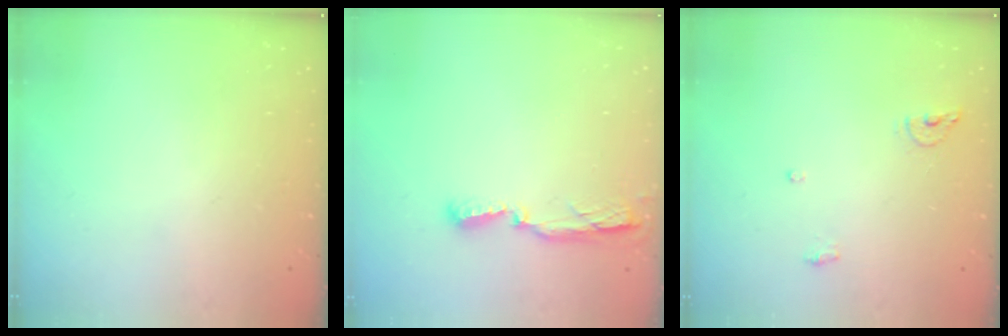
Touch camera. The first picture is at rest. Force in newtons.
{"total": 9.5, "press": 7.8, "slide": 5.5}
{"total": 6.1, "press": 5.9, "slide": 1.4}